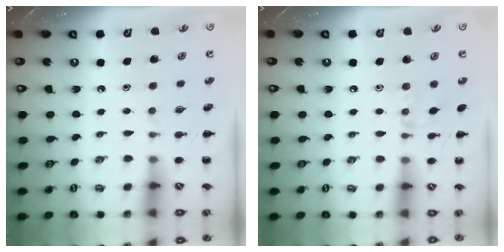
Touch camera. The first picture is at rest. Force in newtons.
{"total": 5.0, "press": 4.9, "slide": 1.2}